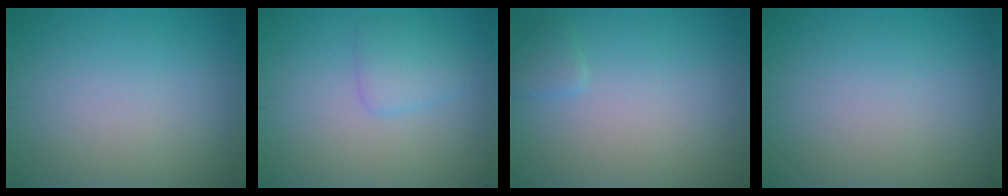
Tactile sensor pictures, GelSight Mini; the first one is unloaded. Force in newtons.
{"total": 2.2, "press": 2.2, "slide": 0.1}
{"total": 1.0, "press": 1.0, "slide": 0.1}
{"total": 0.0}